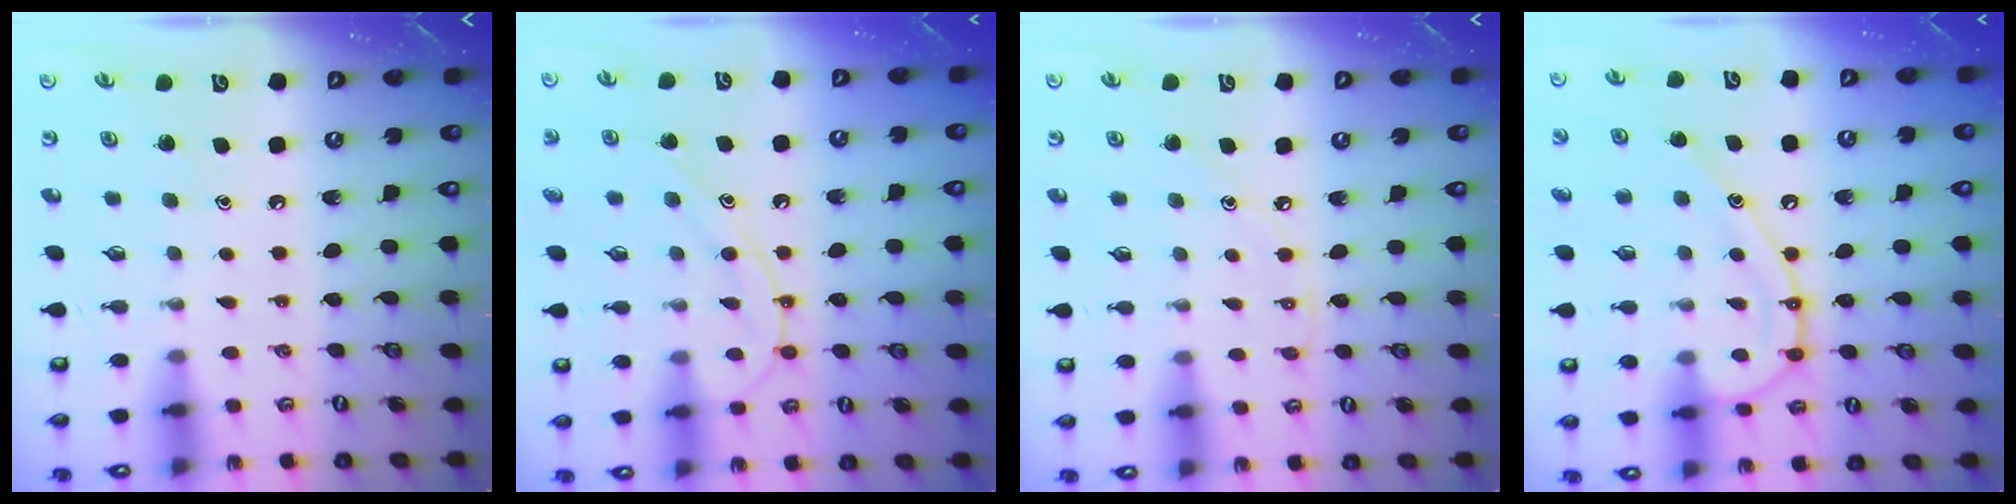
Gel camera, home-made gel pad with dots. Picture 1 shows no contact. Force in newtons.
{"total": 12.1, "press": 12.1, "slide": 0.7}
{"total": 4.3, "press": 4.3, "slide": 0.6}
{"total": 13.7, "press": 13.6, "slide": 1.4}